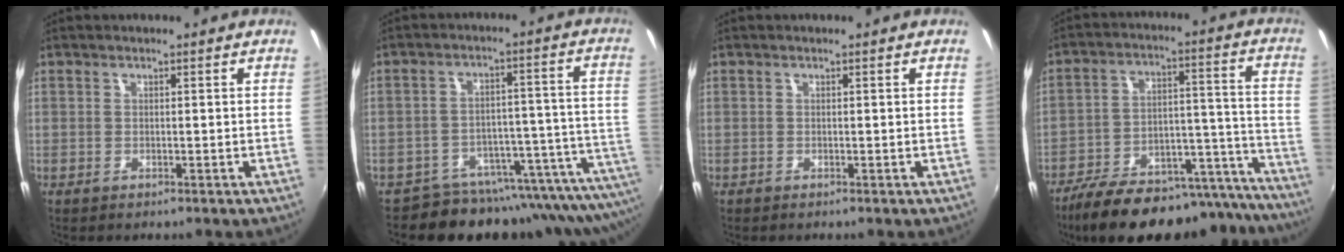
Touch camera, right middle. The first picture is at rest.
{"total": 20.0, "force": [-18.3, 5.5, 5.9], "torque": [-0.047, 0.008, -0.251]}
{"total": 0.0}
{"total": 27.5, "force": [-23.4, 8.3, 11.8], "torque": [-0.169, 0.021, -0.311]}